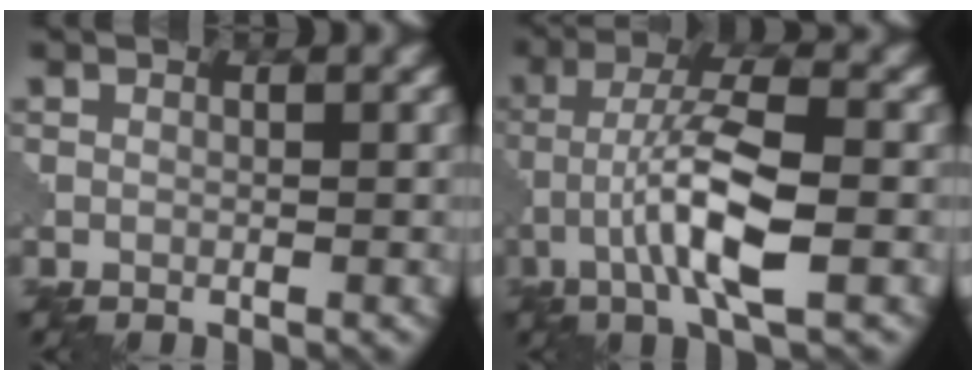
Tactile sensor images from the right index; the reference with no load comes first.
{"total": 7.0, "force": [-2.0, 1.4, 6.6], "torque": [-0.121, 0.013, -0.042]}